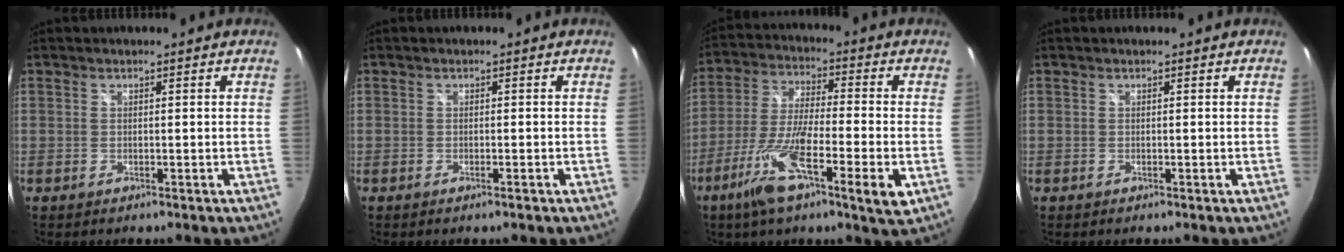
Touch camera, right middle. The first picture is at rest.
{"total": 0.7, "force": [-0.4, -0.1, 0.6], "torque": [-0.009, 0.001, -0.008]}
{"total": 14.4, "force": [-5.7, 2.0, 13.0], "torque": [-0.262, -0.020, -0.110]}
{"total": 0.0}